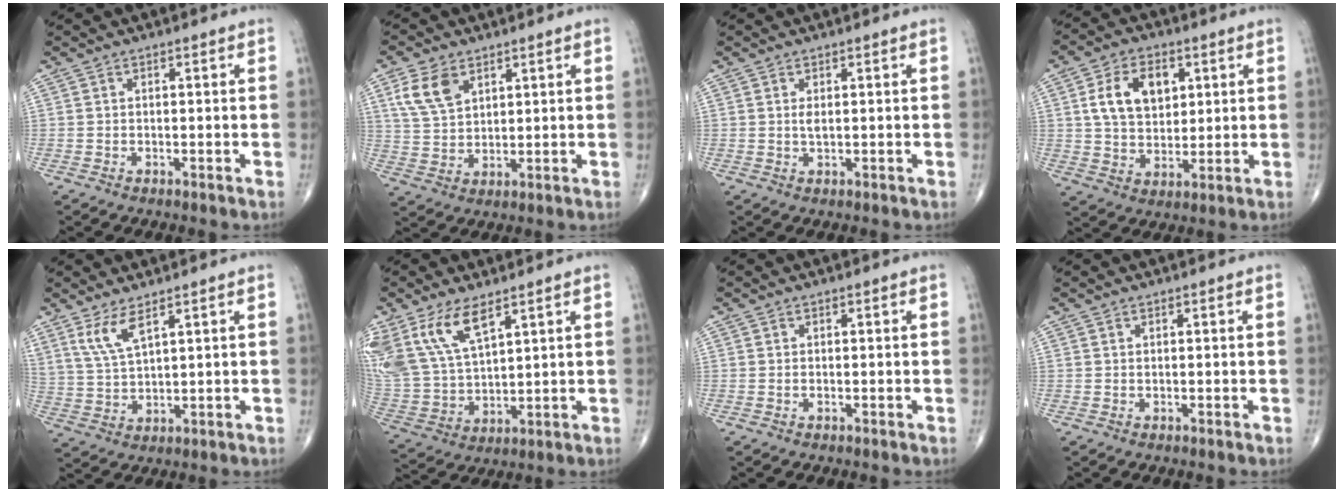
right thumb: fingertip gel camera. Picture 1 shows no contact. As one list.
[{"total": 7.8, "force": [3.8, 4.8, 4.8], "torque": [-0.083, -0.010, 0.082]}, {"total": 1.3, "force": [0.3, 0.5, 1.2], "torque": [-0.025, -0.002, 0.009]}, {"total": 11.1, "force": [3.3, 7.3, 7.7], "torque": [-0.111, -0.007, 0.062]}, {"total": 6.0, "force": [3.8, 1.6, 4.3], "torque": [-0.093, -0.023, 0.087]}, {"total": 14.2, "force": [8.2, 6.3, 9.7], "torque": [-0.196, -0.025, 0.180]}, {"total": 0.0}, {"total": 0.0}]